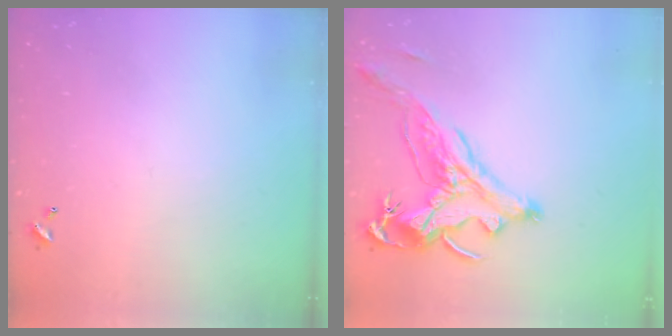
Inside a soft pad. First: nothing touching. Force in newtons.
{"total": 2.9, "press": 2.5, "slide": 1.3}